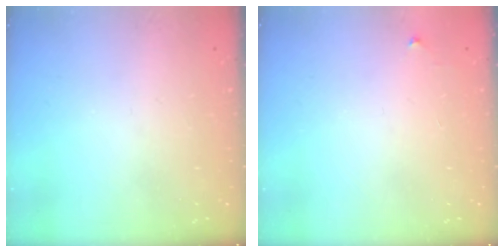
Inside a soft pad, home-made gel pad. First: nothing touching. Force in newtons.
{"total": 3.2, "press": 3.2, "slide": 0.5}